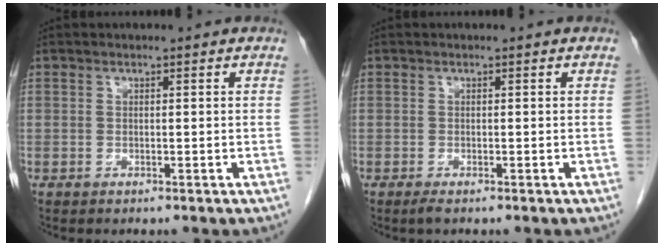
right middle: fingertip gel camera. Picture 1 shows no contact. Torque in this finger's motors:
{"motor_torque": [0.29, -0.05, 0.09, 0.02]}